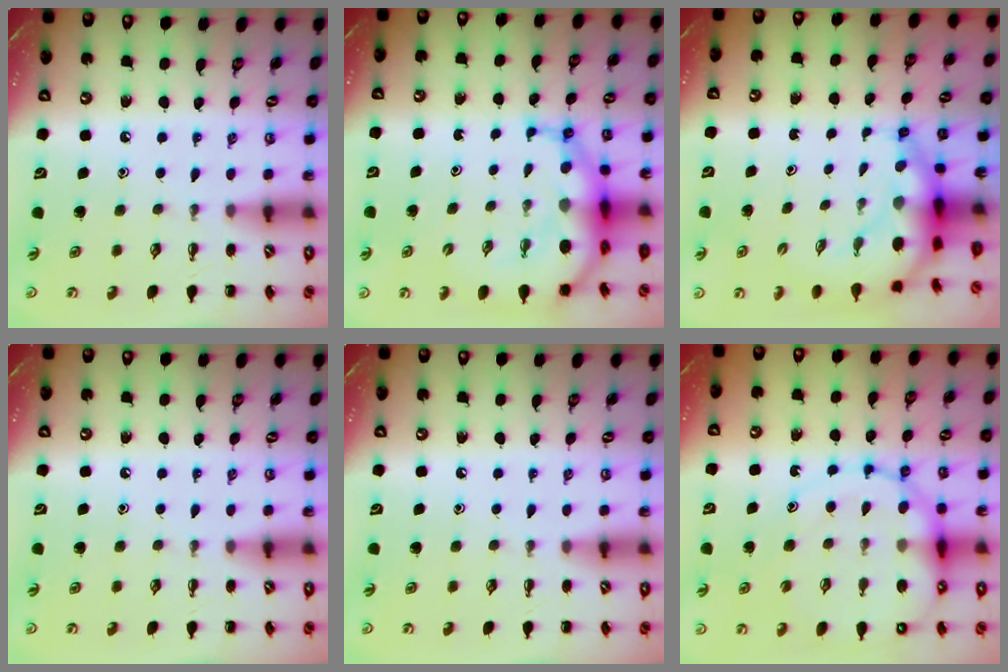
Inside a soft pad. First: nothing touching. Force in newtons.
{"total": 9.9, "press": 9.5, "slide": 2.8}
{"total": 7.7, "press": 7.3, "slide": 2.5}
{"total": 0.0}
{"total": 0.0}
{"total": 16.5, "press": 16.0, "slide": 3.7}